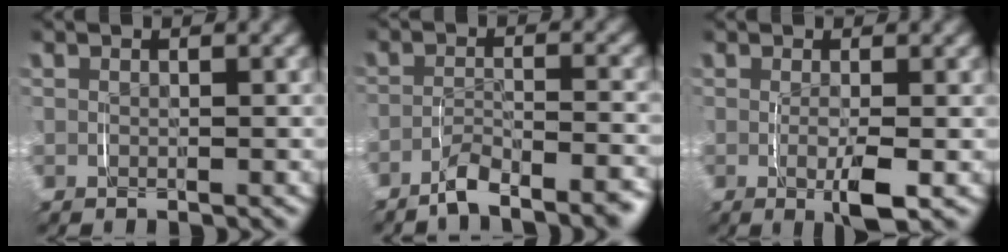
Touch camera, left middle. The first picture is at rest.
{"total": 4.1, "force": [-3.5, 0.8, 1.9], "torque": [-0.030, 0.002, -0.063]}
{"total": 2.8, "force": [-0.5, 0.4, 2.7], "torque": [-0.044, -0.010, -0.006]}